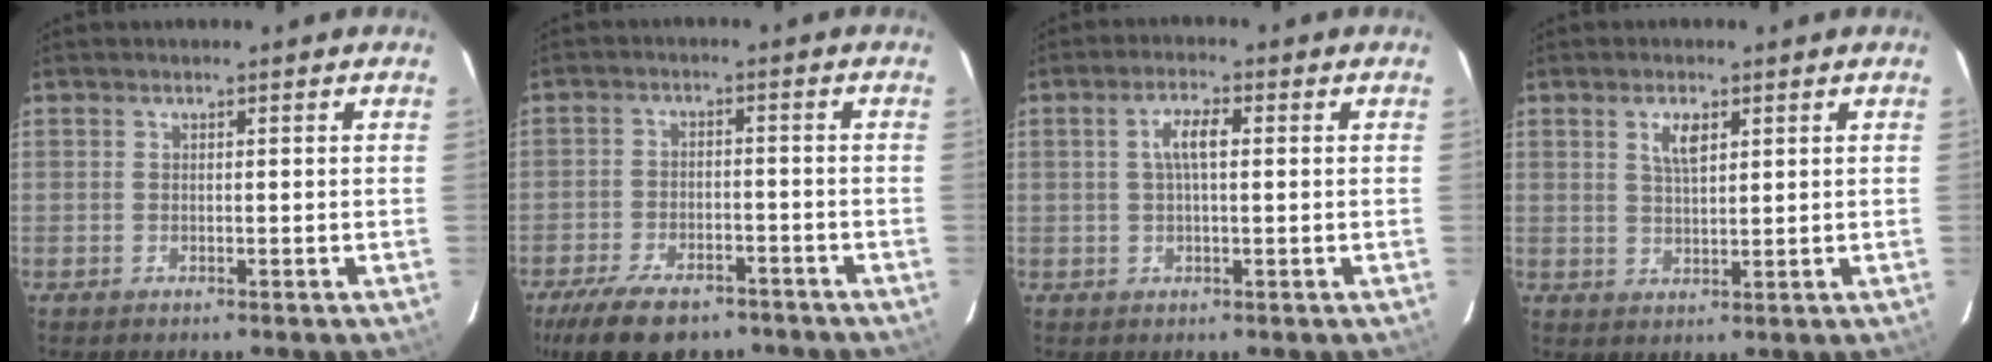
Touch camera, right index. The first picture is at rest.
{"total": 14.0, "force": [-10.2, 6.2, 7.3], "torque": [-0.169, -0.018, -0.163]}
{"total": 4.2, "force": [0.7, 1.2, 3.9], "torque": [-0.076, 0.010, 0.014]}
{"total": 3.9, "force": [1.8, 1.6, 3.0], "torque": [-0.054, 0.003, 0.034]}